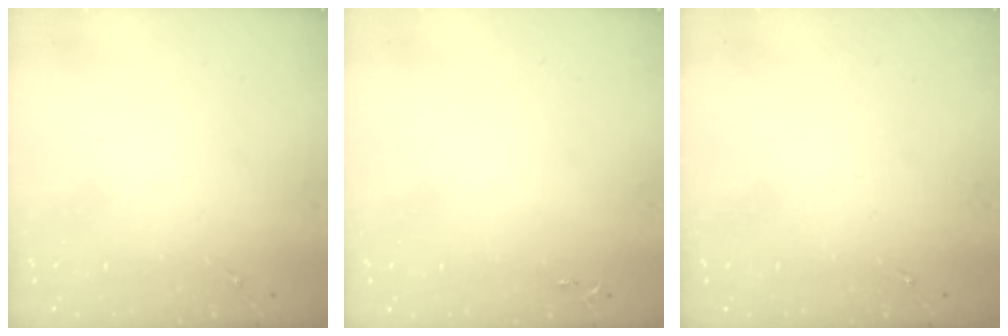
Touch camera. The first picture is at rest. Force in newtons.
{"total": 2.5, "press": 2.5, "slide": 0.3}
{"total": 0.0}